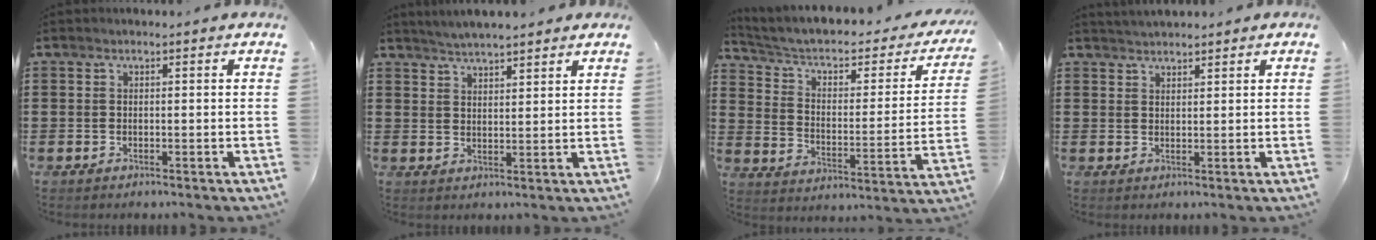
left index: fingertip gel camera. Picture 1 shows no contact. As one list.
[{"total": 3.2, "force": [3.1, -0.1, 0.4], "torque": [-0.018, -0.008, 0.056]}, {"total": 4.5, "force": [2.7, 2.0, 3.0], "torque": [-0.072, -0.021, 0.038]}, {"total": 1.8, "force": [1.8, 0.1, 0.1], "torque": [-0.005, 0.004, 0.036]}]